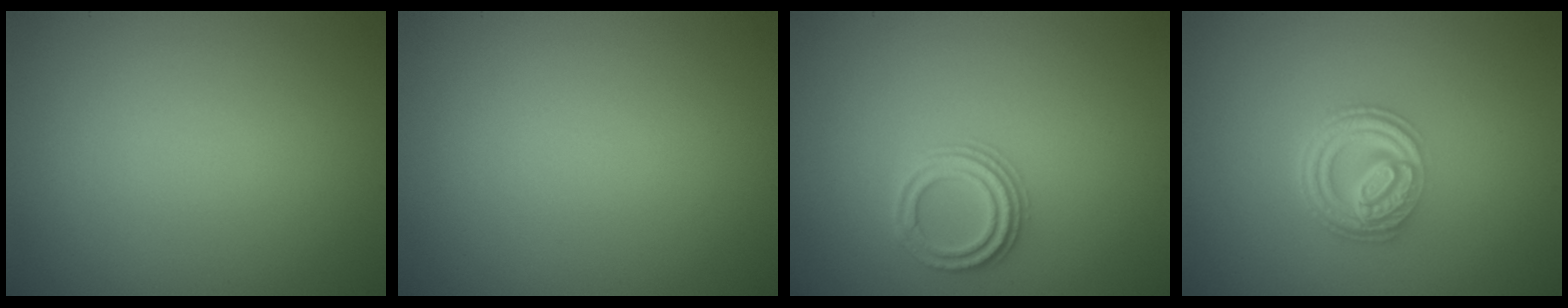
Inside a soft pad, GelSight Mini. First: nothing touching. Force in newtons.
{"total": 0.0}
{"total": 2.3, "press": 2.2, "slide": 0.5}
{"total": 4.9, "press": 3.6, "slide": 3.3}